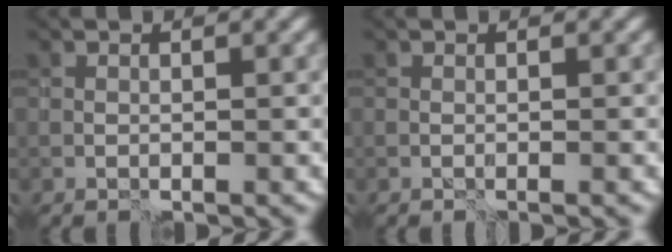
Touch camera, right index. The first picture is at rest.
{"total": 1.1, "force": [-0.4, -0.9, -0.5], "torque": [0.015, 0.004, -0.007]}